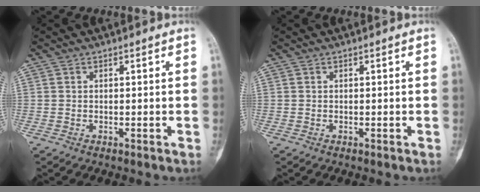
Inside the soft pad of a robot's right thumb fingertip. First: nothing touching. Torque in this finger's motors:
{"motor_torque": [-0.01, 0.01, 0.05, -0.05, 0.00]}